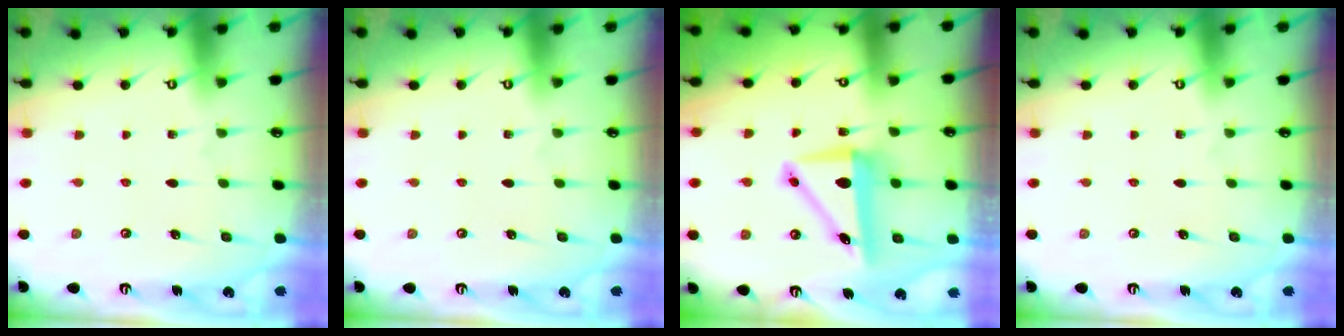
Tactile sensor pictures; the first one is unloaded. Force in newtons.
{"total": 0.0}
{"total": 8.7, "press": 8.4, "slide": 2.1}
{"total": 0.0}